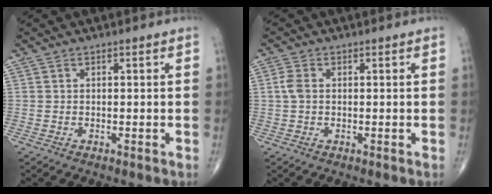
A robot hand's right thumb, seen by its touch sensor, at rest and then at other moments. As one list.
[{"total": 2.4, "force": [0.1, 1.6, 1.8], "torque": [-0.046, 0.005, -0.001]}]